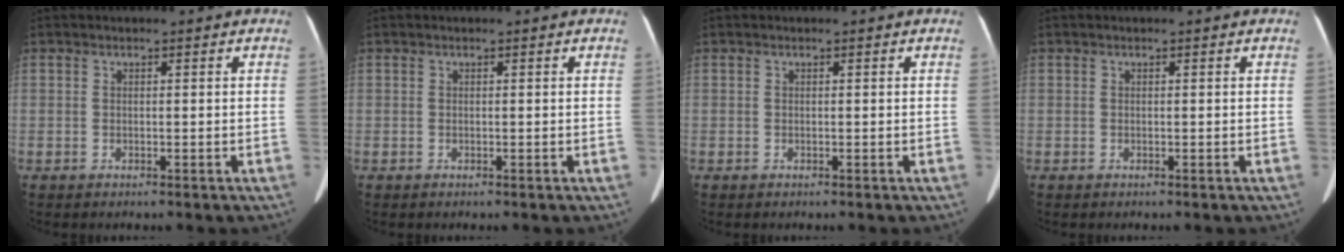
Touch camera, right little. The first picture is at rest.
{"total": 0.0}
{"total": 0.0}
{"total": 0.0}